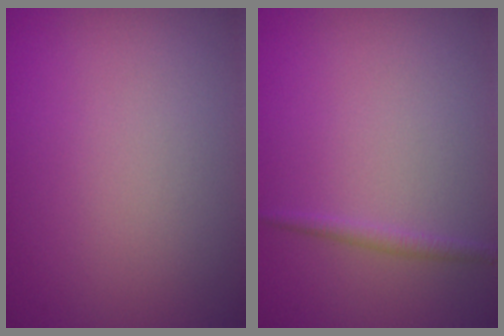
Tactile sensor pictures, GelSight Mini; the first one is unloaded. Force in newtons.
{"total": 0.9, "press": 0.9, "slide": 0.1}